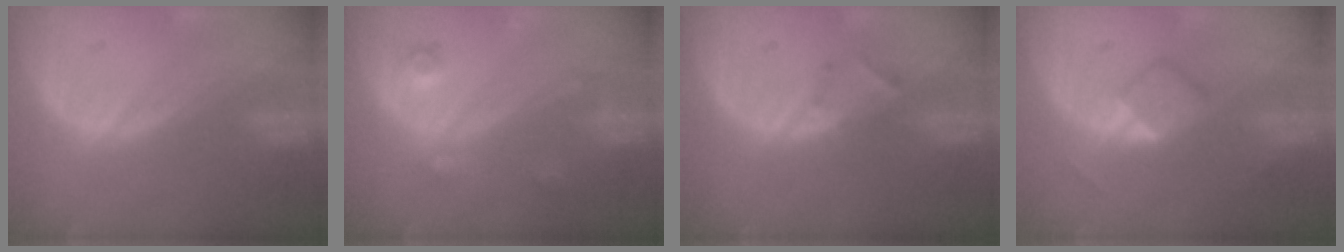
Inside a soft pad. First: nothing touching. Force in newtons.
{"total": 3.6, "press": 3.4, "slide": 1.3}
{"total": 1.9, "press": 1.7, "slide": 0.9}
{"total": 4.1, "press": 4.0, "slide": 0.9}